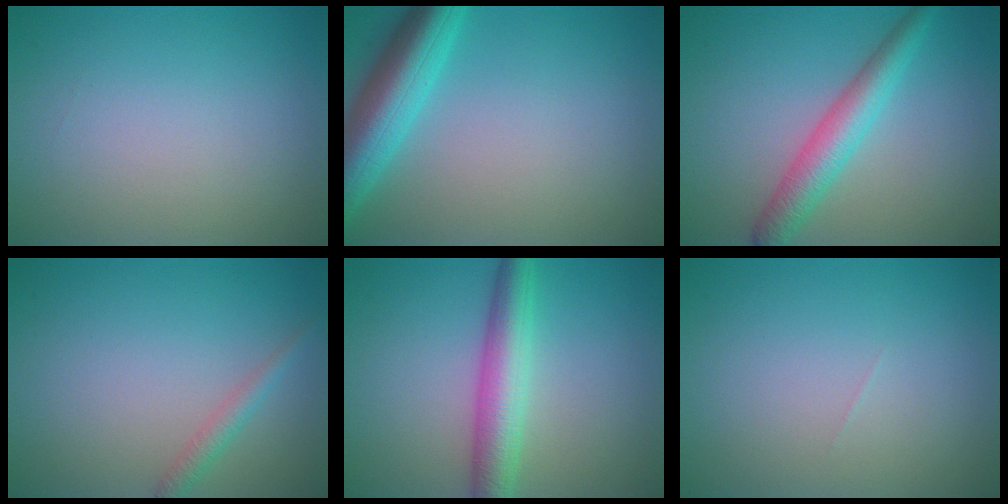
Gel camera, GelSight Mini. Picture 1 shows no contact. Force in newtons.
{"total": 6.8, "press": 6.8, "slide": 0.4}
{"total": 4.1, "press": 4.1, "slide": 0.1}
{"total": 1.5, "press": 1.5, "slide": 0.1}
{"total": 5.0, "press": 5.0, "slide": 0.1}
{"total": 0.0}